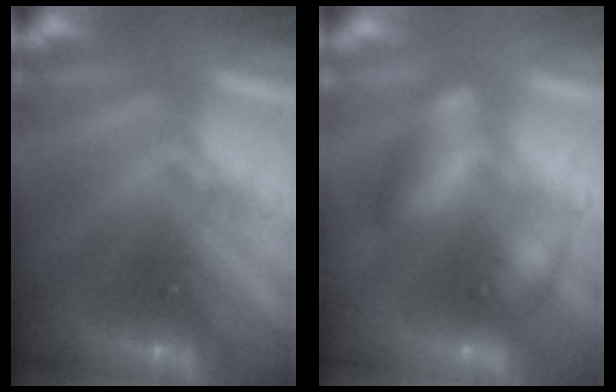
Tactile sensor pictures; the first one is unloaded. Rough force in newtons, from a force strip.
{"total": 2.7}